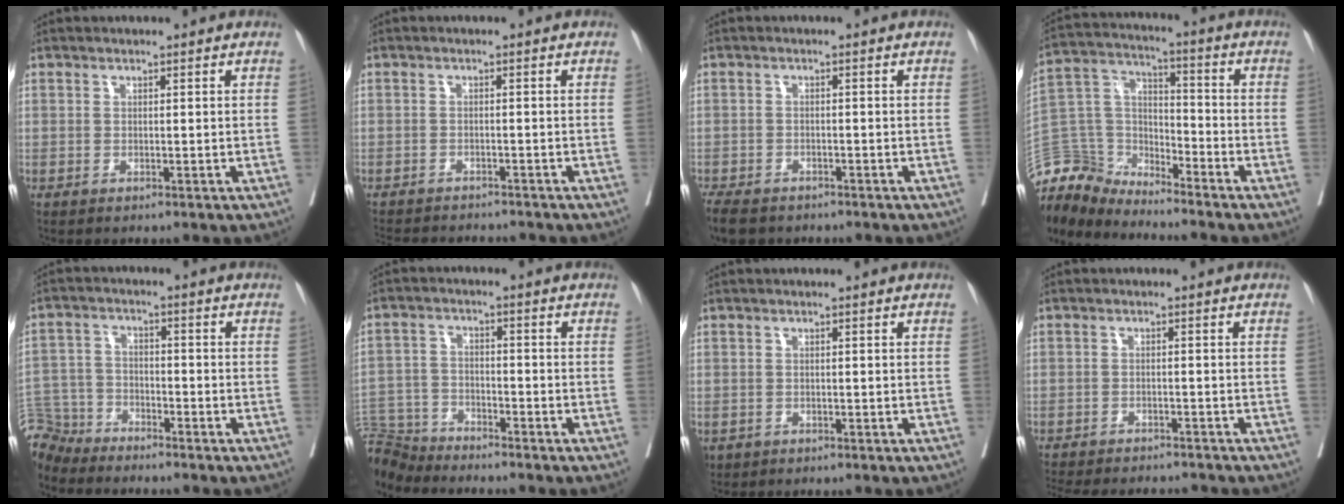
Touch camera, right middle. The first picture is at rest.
{"total": 9.9, "force": [-9.2, 2.0, 3.0], "torque": [-0.048, -0.004, -0.122]}
{"total": 7.6, "force": [-5.9, 3.7, 3.1], "torque": [-0.060, -0.008, -0.088]}
{"total": 10.0, "force": [-9.7, 2.2, -0.8], "torque": [0.013, 0.049, -0.195]}
{"total": 6.7, "force": [-6.3, 1.9, -1.1], "torque": [0.022, 0.007, -0.130]}
{"total": 8.4, "force": [-8.4, 0.9, 0.3], "torque": [-0.010, 0.002, -0.162]}
{"total": 1.8, "force": [-1.0, 1.5, 0.4], "torque": [-0.012, -0.001, -0.013]}
{"total": 13.8, "force": [-12.6, 3.0, 4.7], "torque": [-0.098, -0.008, -0.167]}